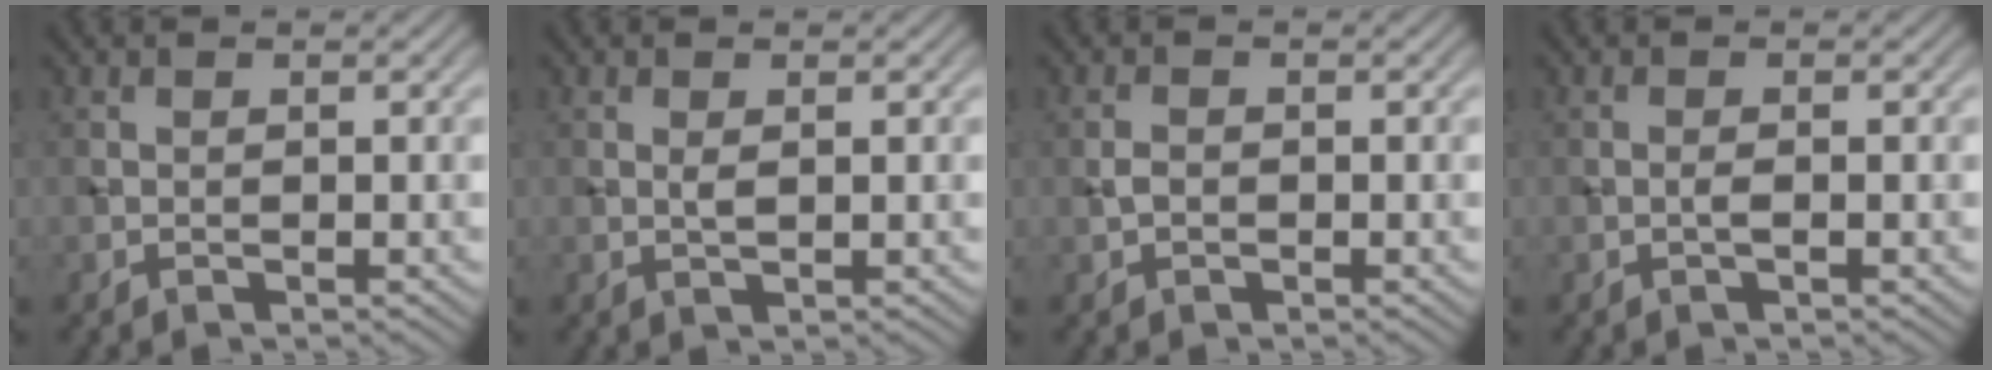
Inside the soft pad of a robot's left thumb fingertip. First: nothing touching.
{"total": 1.2, "force": [0.3, 0.3, 1.1], "torque": [-0.025, -0.001, 0.005]}
{"total": 1.4, "force": [-0.3, 1.0, 0.9], "torque": [-0.021, 0.001, -0.008]}
{"total": 0.9, "force": [-0.3, 0.1, 0.9], "torque": [-0.017, 0.000, -0.007]}